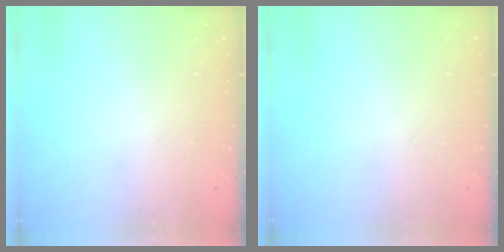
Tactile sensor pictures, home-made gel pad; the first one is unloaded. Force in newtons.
{"total": 0.0}